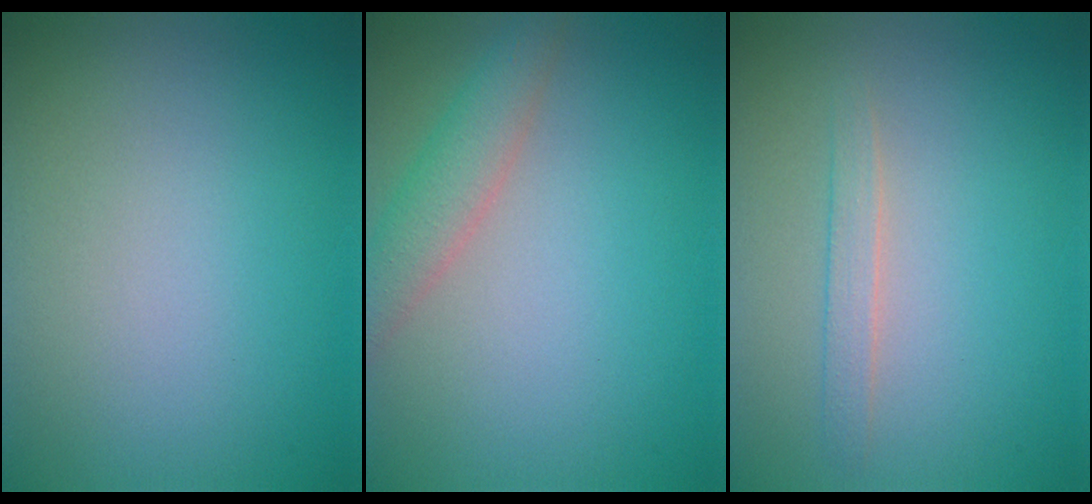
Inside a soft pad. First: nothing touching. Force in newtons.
{"total": 2.9, "press": 2.9, "slide": 0.1}
{"total": 1.3, "press": 1.3, "slide": 0.1}